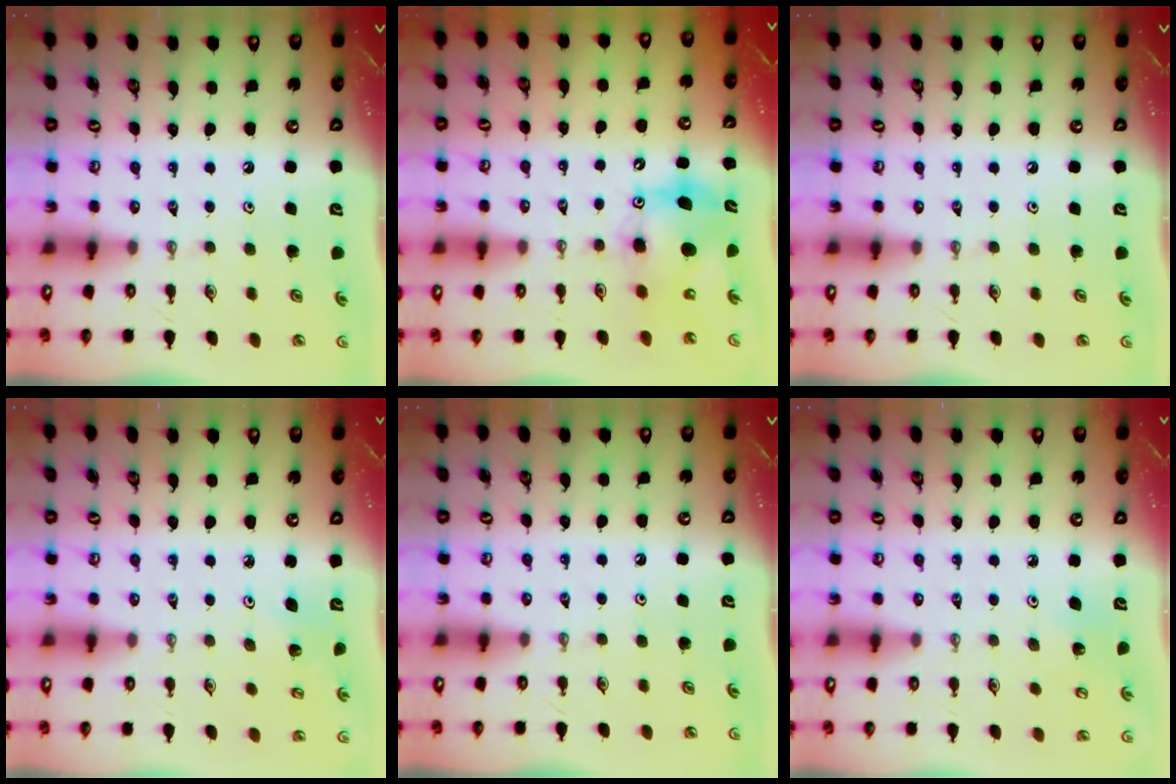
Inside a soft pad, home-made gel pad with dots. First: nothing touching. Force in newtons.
{"total": 9.4, "press": 9.4, "slide": 0.6}
{"total": 0.0}
{"total": 2.8, "press": 2.8, "slide": 0.2}
{"total": 0.0}
{"total": 3.8, "press": 3.8, "slide": 0.4}